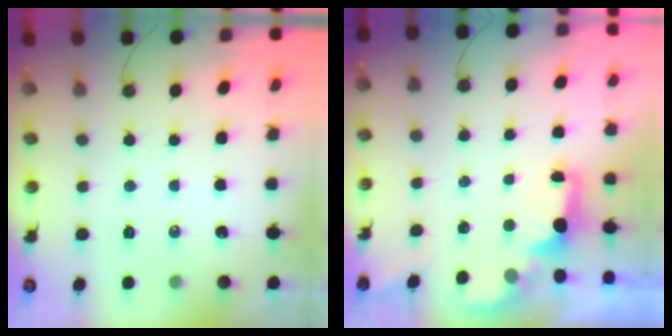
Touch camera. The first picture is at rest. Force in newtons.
{"total": 2.1, "press": 1.9, "slide": 0.8}